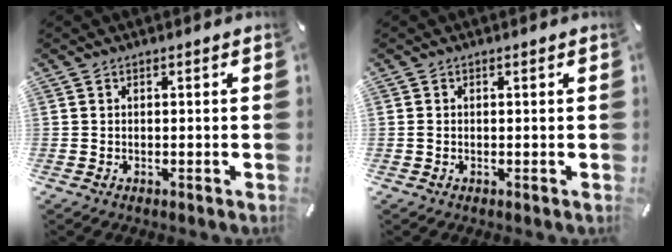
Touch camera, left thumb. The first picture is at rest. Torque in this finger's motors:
{"motor_torque": [0.43, 0.50, 0.23, -0.20, 0.03]}